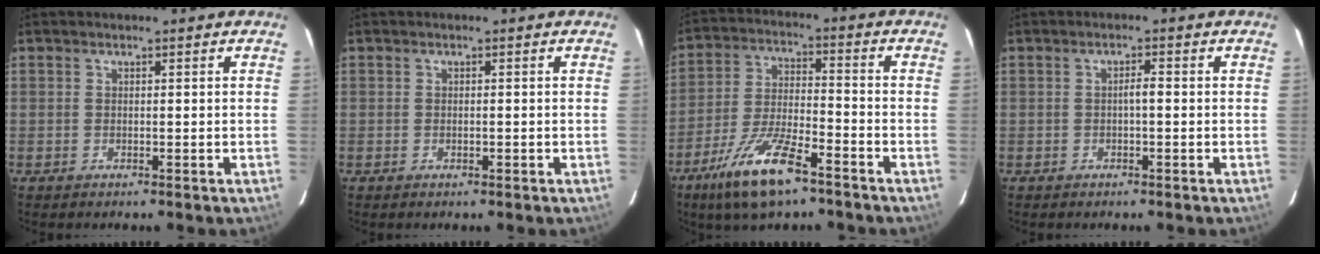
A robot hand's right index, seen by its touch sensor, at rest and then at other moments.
{"total": 0.6, "force": [-0.2, 0.1, 0.5], "torque": [-0.012, -0.001, -0.001]}
{"total": 12.6, "force": [-8.2, 2.5, 9.1], "torque": [-0.183, -0.020, -0.151]}
{"total": 1.5, "force": [-0.2, 0.2, 1.4], "torque": [-0.023, 0.004, -0.005]}